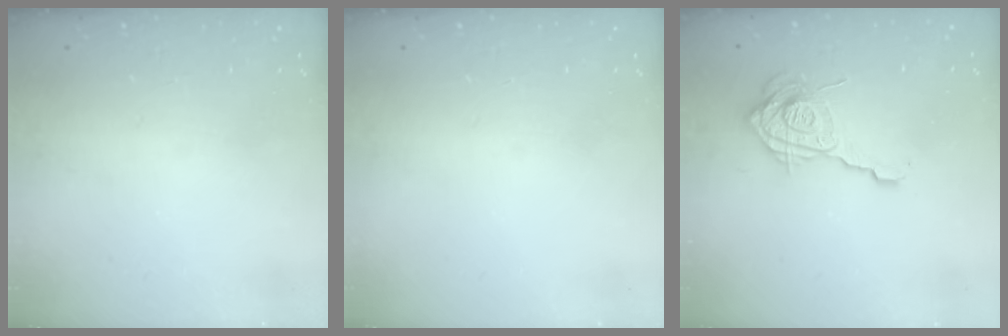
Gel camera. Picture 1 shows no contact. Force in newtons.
{"total": 0.0}
{"total": 15.6, "press": 15.6, "slide": 1.4}